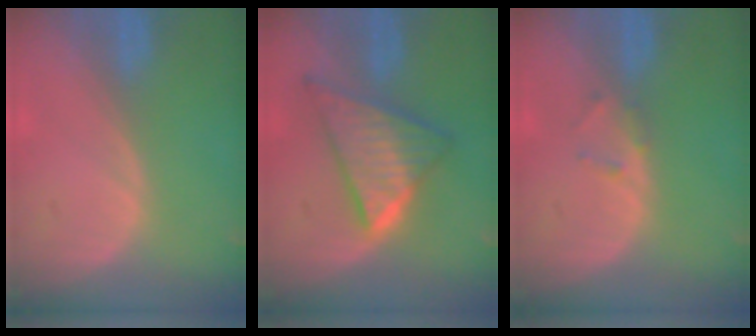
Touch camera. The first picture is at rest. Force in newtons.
{"total": 8.9, "press": 8.9, "slide": 0.5}
{"total": 1.3, "press": 1.3, "slide": 0.4}